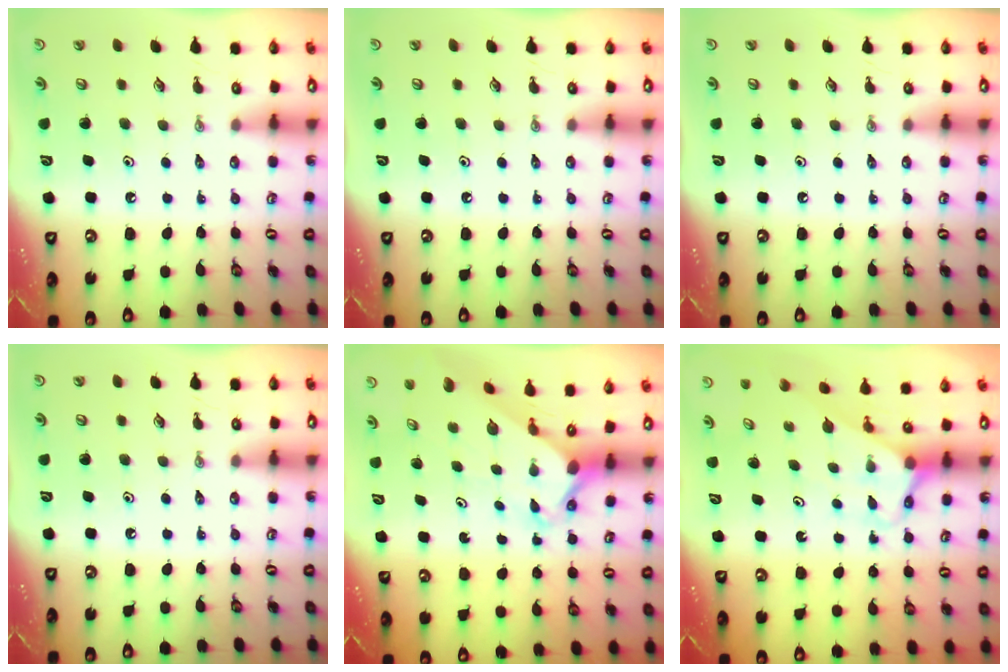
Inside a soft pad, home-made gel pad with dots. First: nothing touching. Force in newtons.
{"total": 0.0}
{"total": 0.0}
{"total": 0.0}
{"total": 2.2, "press": 2.2, "slide": 0.1}
{"total": 3.0, "press": 3.0, "slide": 0.2}